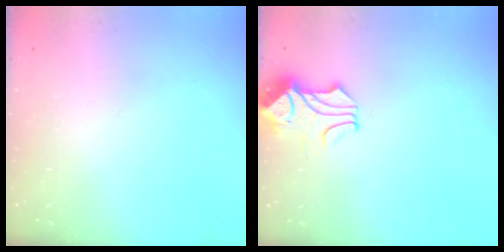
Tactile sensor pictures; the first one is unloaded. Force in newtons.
{"total": 1.7, "press": 1.3, "slide": 1.1}